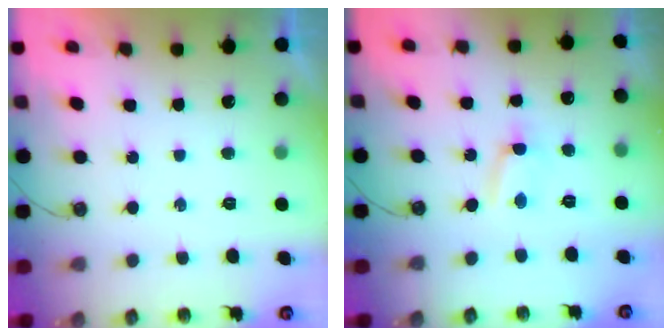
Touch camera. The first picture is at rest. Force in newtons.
{"total": 1.2, "press": 1.1, "slide": 0.6}